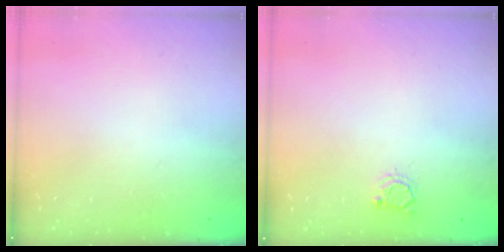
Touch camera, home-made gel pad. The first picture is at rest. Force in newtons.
{"total": 2.8, "press": 2.8, "slide": 0.5}